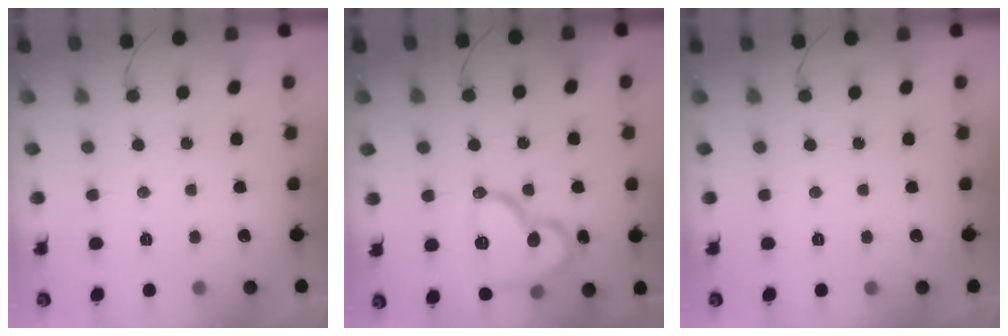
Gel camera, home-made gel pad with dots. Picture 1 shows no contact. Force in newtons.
{"total": 17.9, "press": 17.8, "slide": 1.7}
{"total": 0.0}